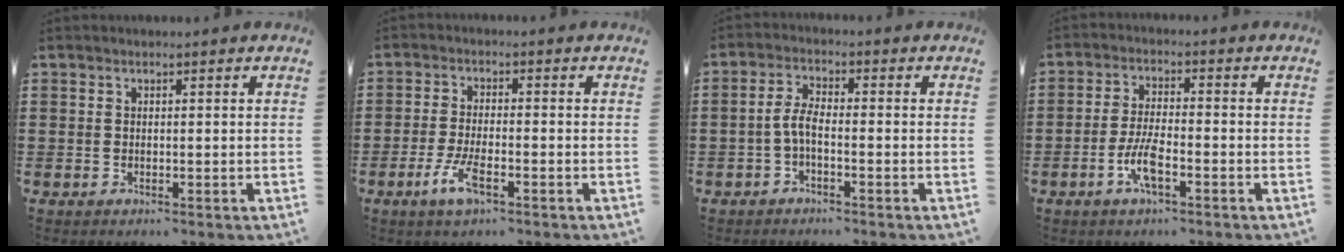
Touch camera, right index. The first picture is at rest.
{"total": 5.0, "force": [-2.5, 1.3, 4.1], "torque": [-0.093, -0.010, -0.049]}
{"total": 3.6, "force": [-1.3, 1.1, 3.2], "torque": [-0.080, -0.003, -0.031]}
{"total": 5.4, "force": [-2.3, 1.4, 4.7], "torque": [-0.112, -0.008, -0.050]}